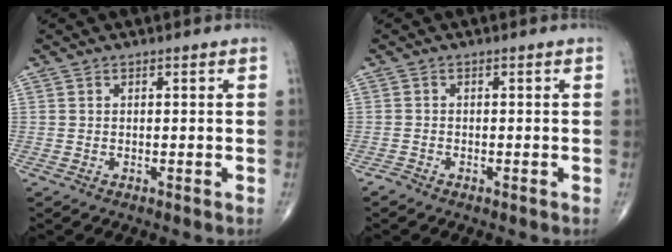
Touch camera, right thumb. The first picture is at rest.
{"total": 0.8, "force": [-0.8, 0.3, 0.1], "torque": [-0.004, 0.000, -0.019]}